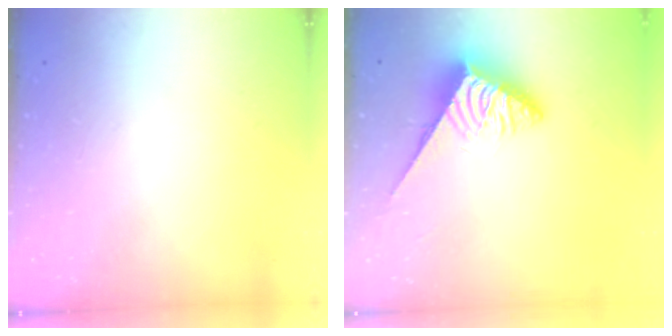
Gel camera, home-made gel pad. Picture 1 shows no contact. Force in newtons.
{"total": 5.5, "press": 5.5, "slide": 0.2}